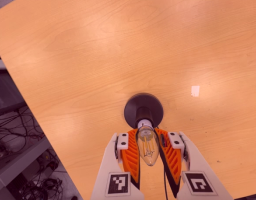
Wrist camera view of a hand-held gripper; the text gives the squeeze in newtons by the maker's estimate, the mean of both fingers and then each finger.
{"total": 25.4, "left": 28.3, "right": 22.5}